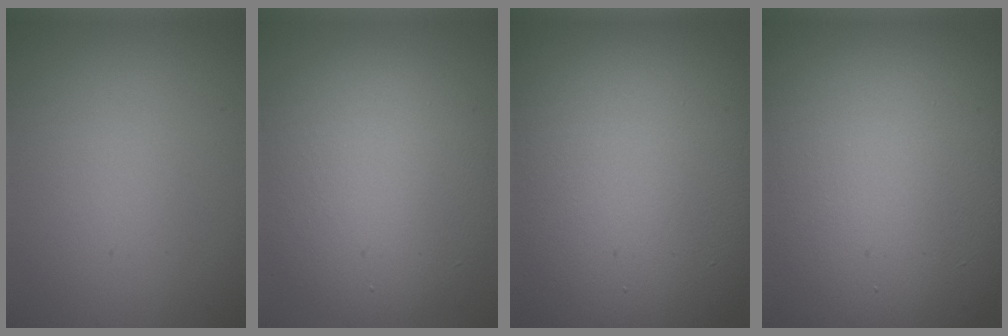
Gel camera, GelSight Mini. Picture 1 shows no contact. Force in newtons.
{"total": 10.5, "press": 10.5, "slide": 0.1}
{"total": 17.3, "press": 17.3, "slide": 1.2}
{"total": 18.4, "press": 18.4, "slide": 0.8}